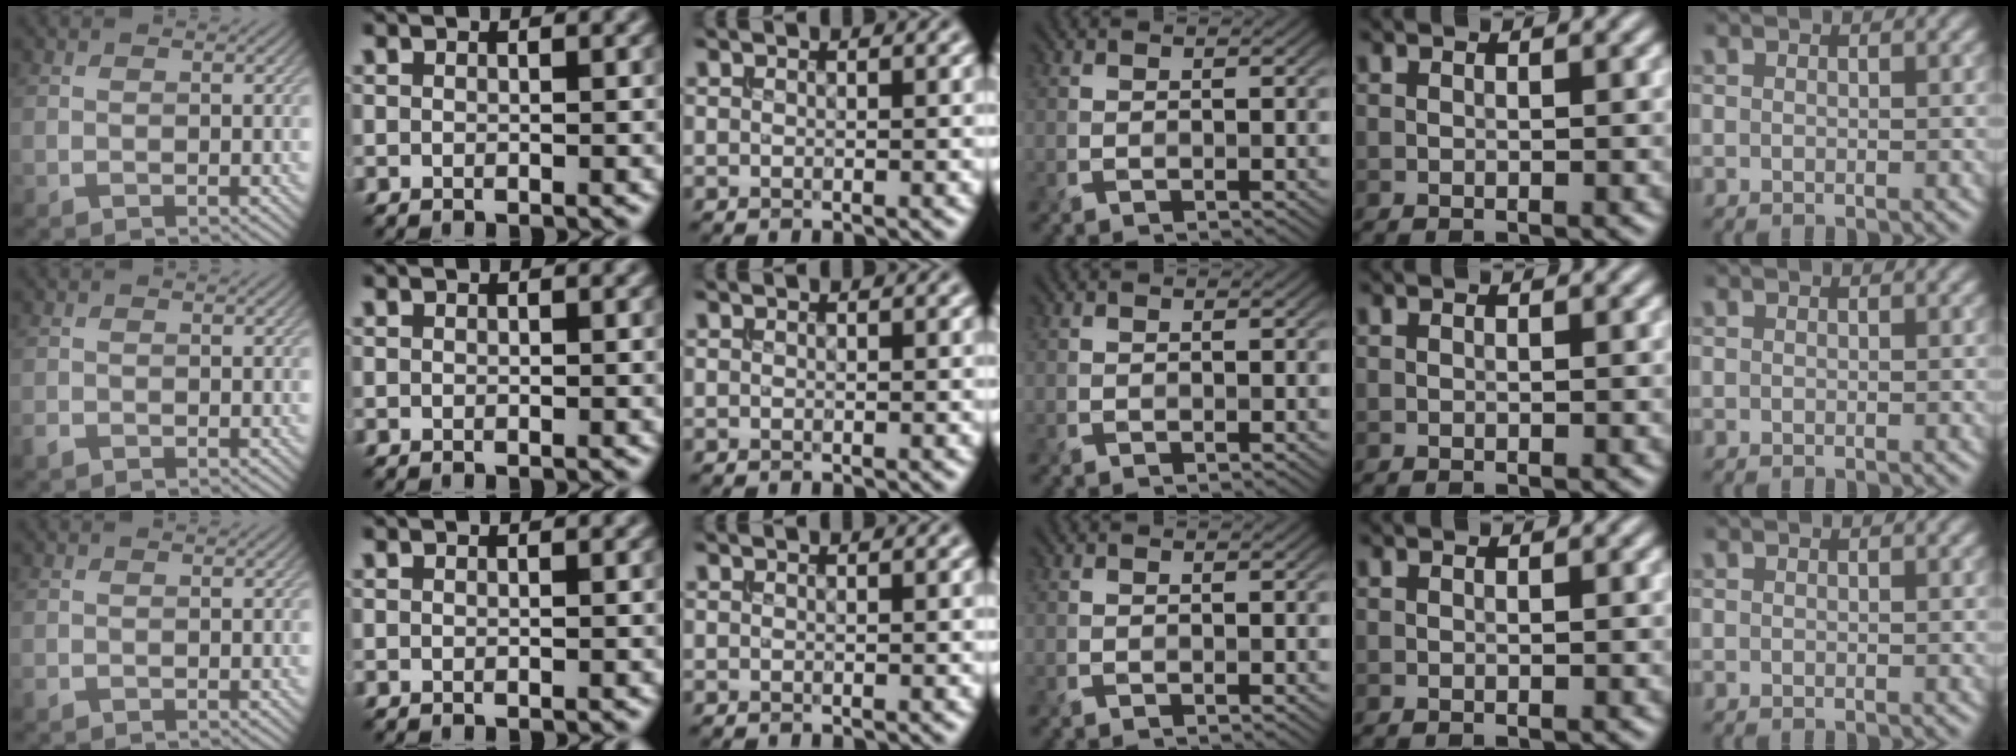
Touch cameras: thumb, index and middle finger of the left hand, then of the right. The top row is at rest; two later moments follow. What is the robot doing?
{"motion": "insert", "object": "file holder"}